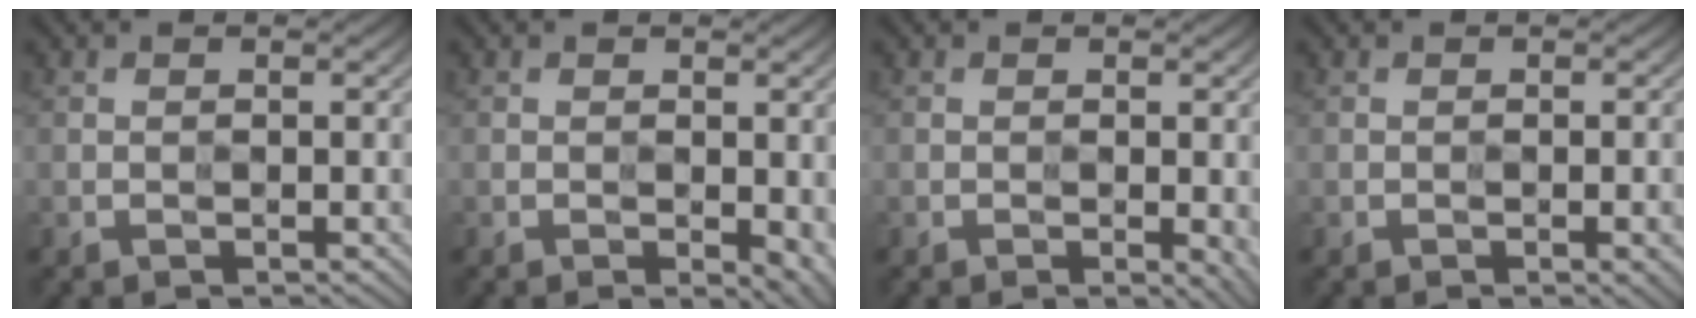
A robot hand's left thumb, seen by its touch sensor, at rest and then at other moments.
{"total": 5.4, "force": [-1.5, 2.8, 4.3], "torque": [-0.049, -0.018, 0.001]}
{"total": 4.5, "force": [-1.3, 1.9, 3.9], "torque": [-0.040, -0.009, -0.005]}
{"total": 3.4, "force": [-1.3, 1.3, 2.9], "torque": [-0.024, -0.009, -0.009]}